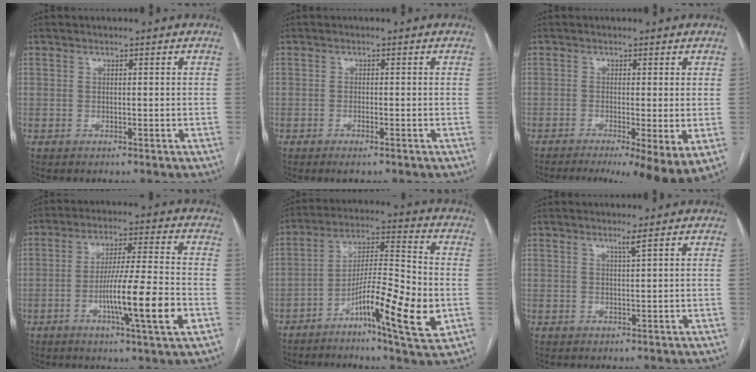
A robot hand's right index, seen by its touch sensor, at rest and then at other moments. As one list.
[{"total": 1.8, "force": [-1.3, 0.3, 1.3], "torque": [-0.023, -0.004, -0.018]}, {"total": 10.2, "force": [-5.9, 1.2, 8.1], "torque": [-0.105, -0.017, -0.088]}, {"total": 12.6, "force": [-3.8, -0.3, 12.0], "torque": [-0.208, -0.009, -0.065]}, {"total": 14.3, "force": [-5.2, 1.3, 13.2], "torque": [-0.225, 0.000, -0.087]}, {"total": 1.3, "force": [0.8, -0.7, 0.7], "torque": [-0.025, -0.010, 0.019]}]